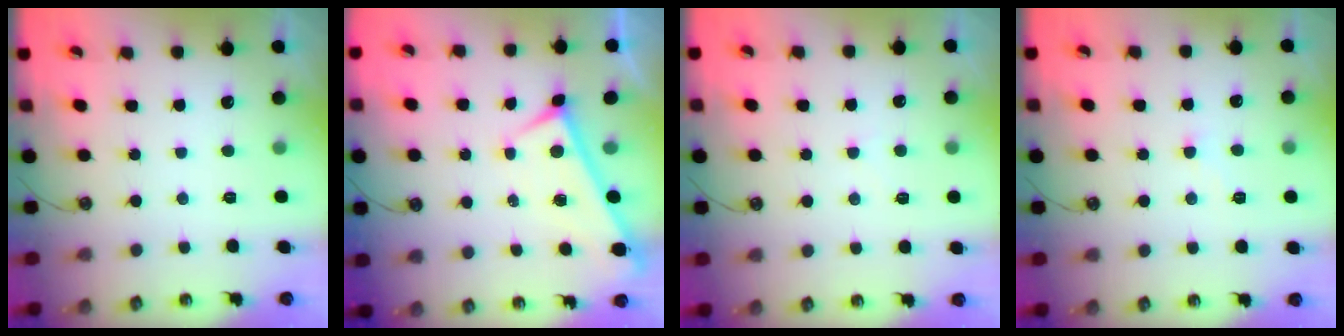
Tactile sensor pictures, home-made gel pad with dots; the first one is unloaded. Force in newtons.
{"total": 0.0}
{"total": 3.0, "press": 3.0, "slide": 0.4}
{"total": 0.5, "press": 0.2, "slide": 0.5}